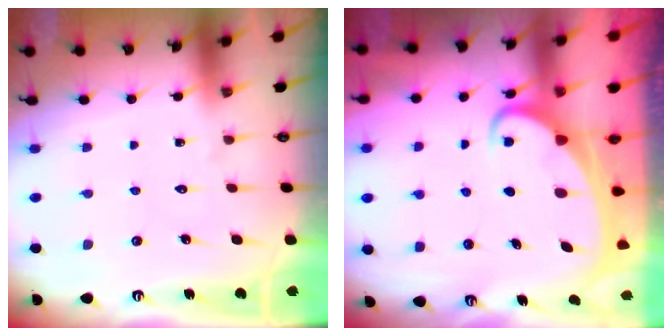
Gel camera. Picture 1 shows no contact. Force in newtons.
{"total": 3.1, "press": 3.1, "slide": 0.3}